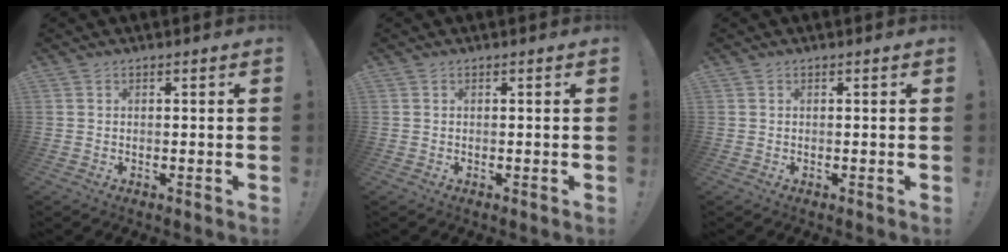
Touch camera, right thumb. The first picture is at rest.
{"total": 0.0}
{"total": 0.0}